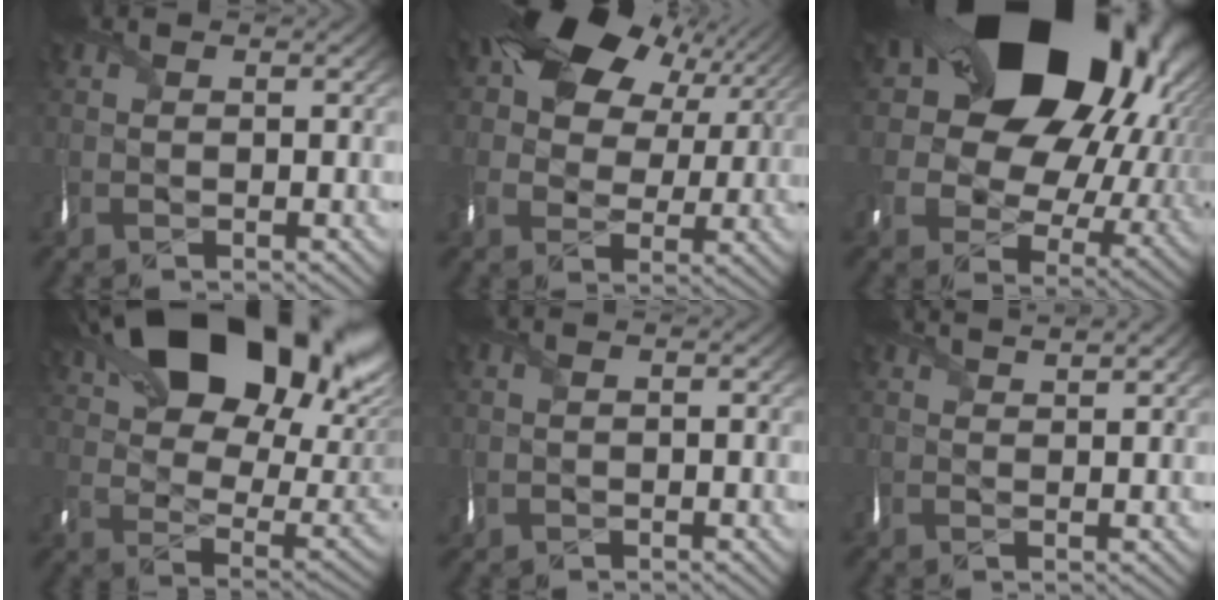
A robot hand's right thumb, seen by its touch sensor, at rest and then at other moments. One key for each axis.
{"total": 15.5, "fx": 6.6, "fy": 11.0, "fz": 8.6, "tx": -0.174, "ty": 0.035, "tz": 0.109}
{"total": 23.0, "fx": 8.5, "fy": 16.9, "fz": 13.1, "tx": -0.254, "ty": 0.012, "tz": 0.153}
{"total": 22.0, "fx": 11.5, "fy": 12.2, "fz": 14.2, "tx": -0.222, "ty": 0.033, "tz": 0.186}
{"total": 0.8, "fx": 0.0, "fy": 0.5, "fz": 0.6, "tx": -0.018, "ty": -0.002, "tz": 0.004}
{"total": 2.9, "fx": 2.6, "fy": 0.1, "fz": 1.4, "tx": -0.024, "ty": 0.003, "tz": 0.042}